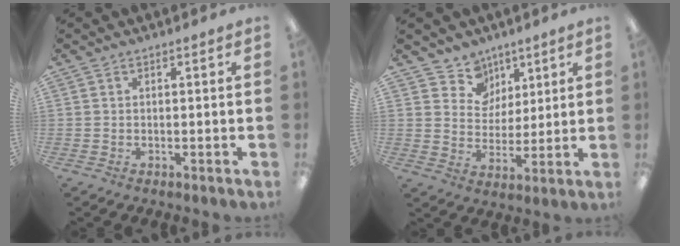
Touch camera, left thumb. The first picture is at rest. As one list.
[{"total": 9.1, "force": [6.1, 6.7, 0.1], "torque": [-0.006, -0.055, 0.117]}]